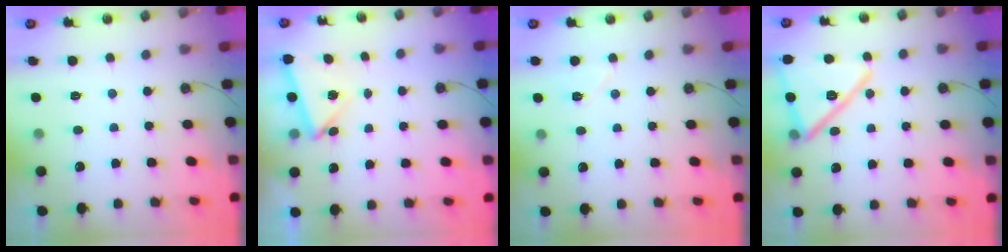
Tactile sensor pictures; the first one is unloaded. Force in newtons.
{"total": 3.9, "press": 3.5, "slide": 1.7}
{"total": 6.0, "press": 5.9, "slide": 1.2}
{"total": 17.8, "press": 16.4, "slide": 7.0}